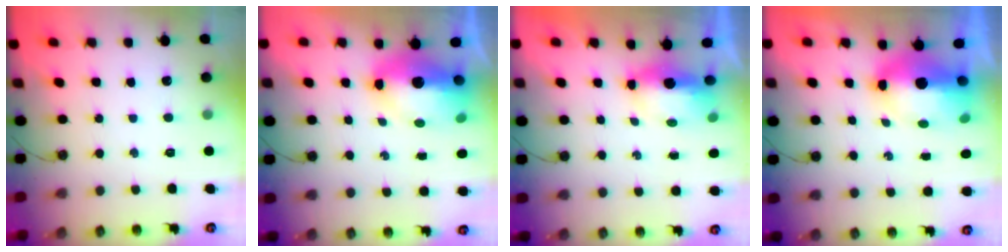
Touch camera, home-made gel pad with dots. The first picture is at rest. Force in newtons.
{"total": 12.5, "press": 12.4, "slide": 1.1}
{"total": 5.9, "press": 5.8, "slide": 0.5}
{"total": 11.4, "press": 11.2, "slide": 1.6}